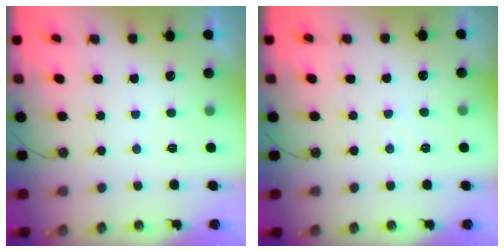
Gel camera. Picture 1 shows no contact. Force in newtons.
{"total": 3.2, "press": 3.2, "slide": 0.6}